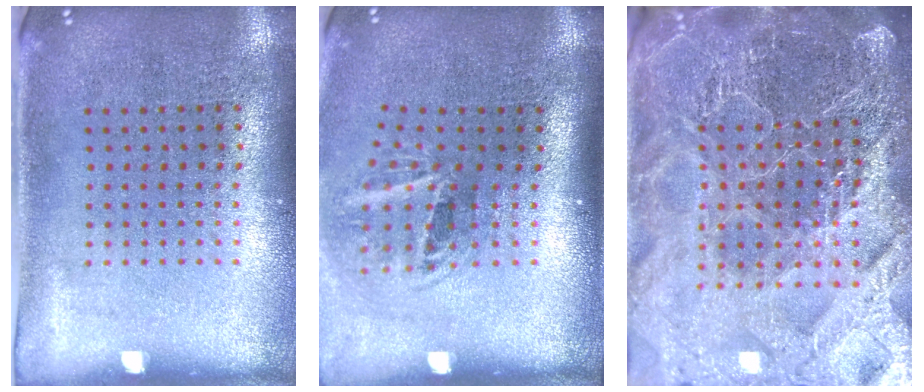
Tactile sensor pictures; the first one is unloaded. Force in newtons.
{"total": 2.0, "press": 1.2, "slide": 1.6}
{"total": 6.1, "press": 5.3, "slide": 2.9}